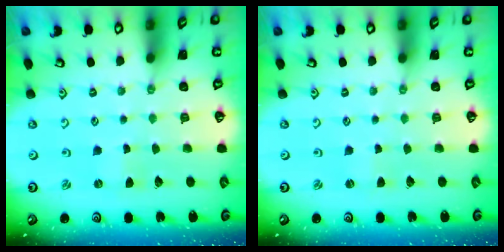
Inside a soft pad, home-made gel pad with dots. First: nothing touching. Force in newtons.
{"total": 1.1, "press": 1.1, "slide": 0.3}